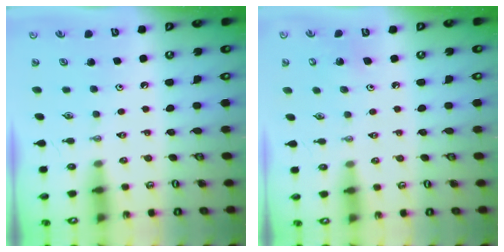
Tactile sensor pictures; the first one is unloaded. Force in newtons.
{"total": 4.1, "press": 4.1, "slide": 0.2}